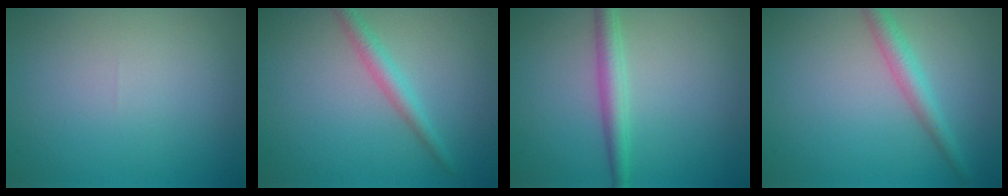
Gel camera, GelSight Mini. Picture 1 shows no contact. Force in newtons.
{"total": 2.2, "press": 2.2, "slide": 0.0}
{"total": 2.5, "press": 2.5, "slide": 0.1}
{"total": 2.6, "press": 2.6, "slide": 0.0}